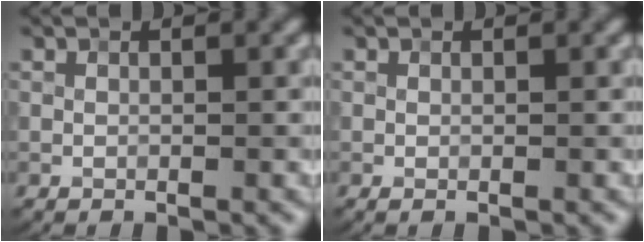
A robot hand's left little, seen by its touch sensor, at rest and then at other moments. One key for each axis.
{"total": 0.0}